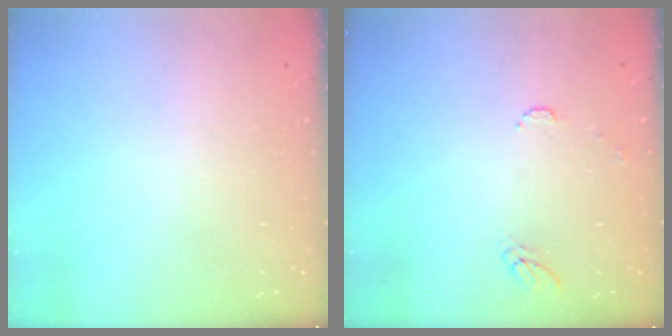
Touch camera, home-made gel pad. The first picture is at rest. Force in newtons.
{"total": 8.0, "press": 8.0, "slide": 0.7}